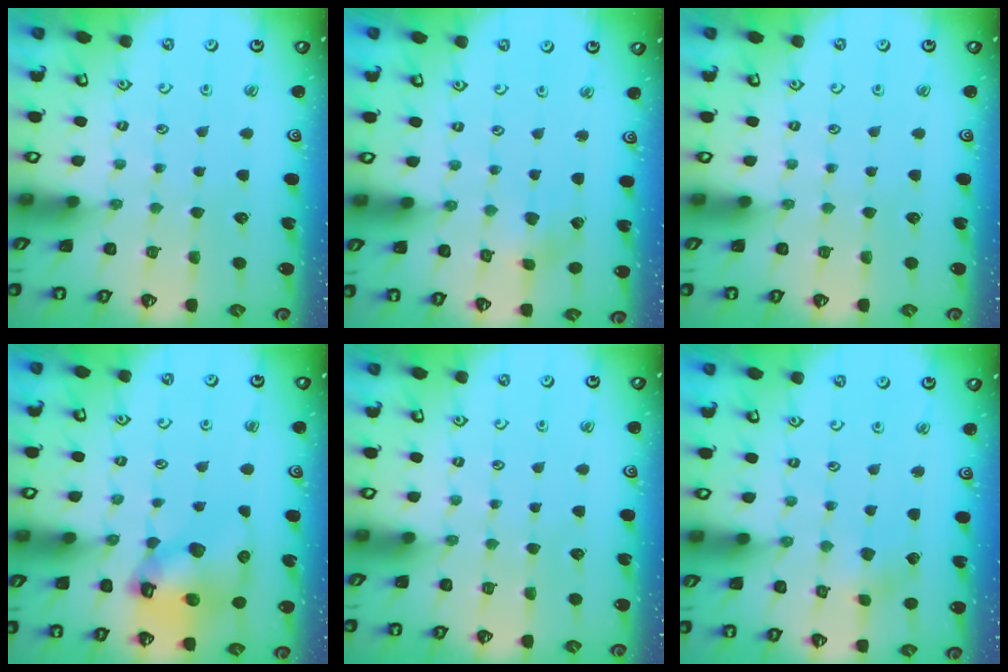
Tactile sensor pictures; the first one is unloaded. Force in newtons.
{"total": 1.6, "press": 1.6, "slide": 0.2}
{"total": 0.0}
{"total": 12.9, "press": 12.8, "slide": 1.5}
{"total": 0.0}
{"total": 2.8, "press": 2.8, "slide": 0.2}